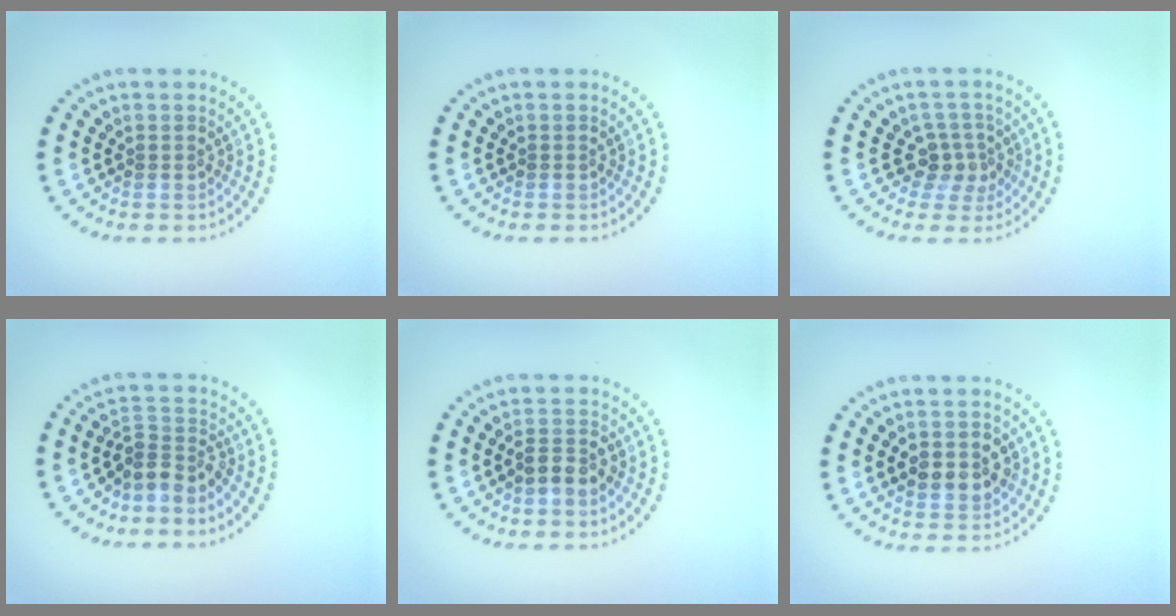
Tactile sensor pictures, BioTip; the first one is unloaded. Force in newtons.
{"total": 0.0}
{"total": 2.4, "press": 1.9, "slide": 1.5}
{"total": 2.8, "press": 2.1, "slide": 1.9}
{"total": 2.2, "press": 2.1, "slide": 0.6}
{"total": 3.6, "press": 3.6, "slide": 0.2}